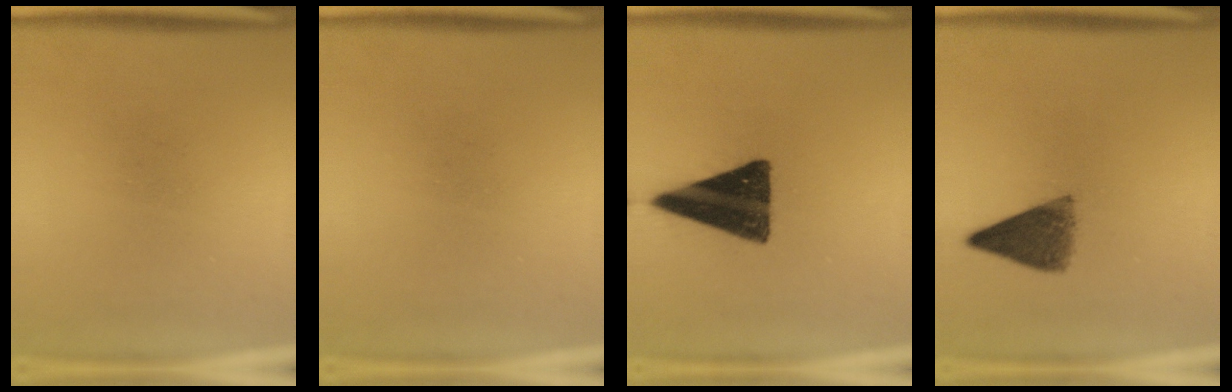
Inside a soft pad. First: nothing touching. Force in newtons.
{"total": 0.0}
{"total": 15.8}
{"total": 6.3}